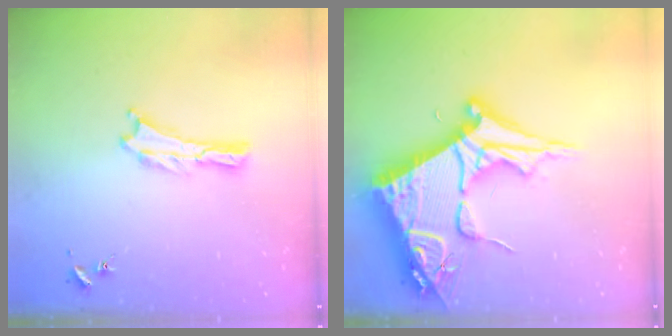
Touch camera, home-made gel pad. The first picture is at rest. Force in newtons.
{"total": 15.2, "press": 15.1, "slide": 1.8}